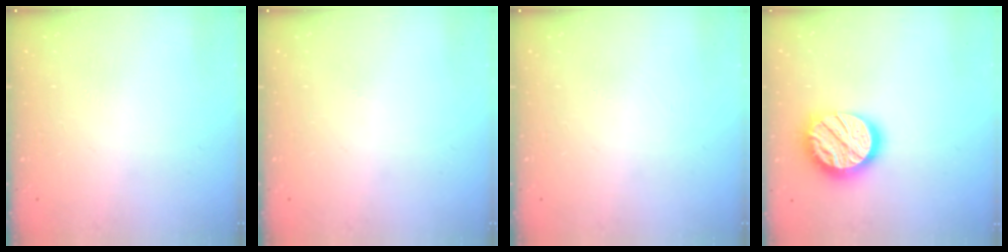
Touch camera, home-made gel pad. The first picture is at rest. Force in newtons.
{"total": 0.0}
{"total": 0.0}
{"total": 18.1, "press": 18.0, "slide": 1.4}